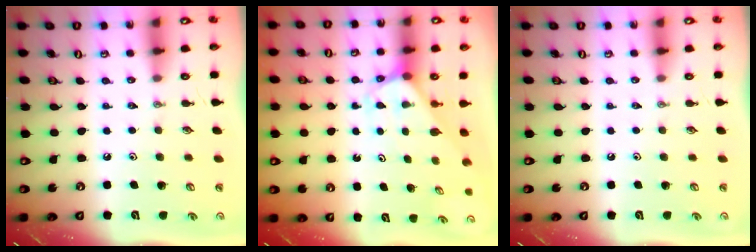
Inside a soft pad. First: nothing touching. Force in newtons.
{"total": 2.3, "press": 2.3, "slide": 0.2}
{"total": 0.0}